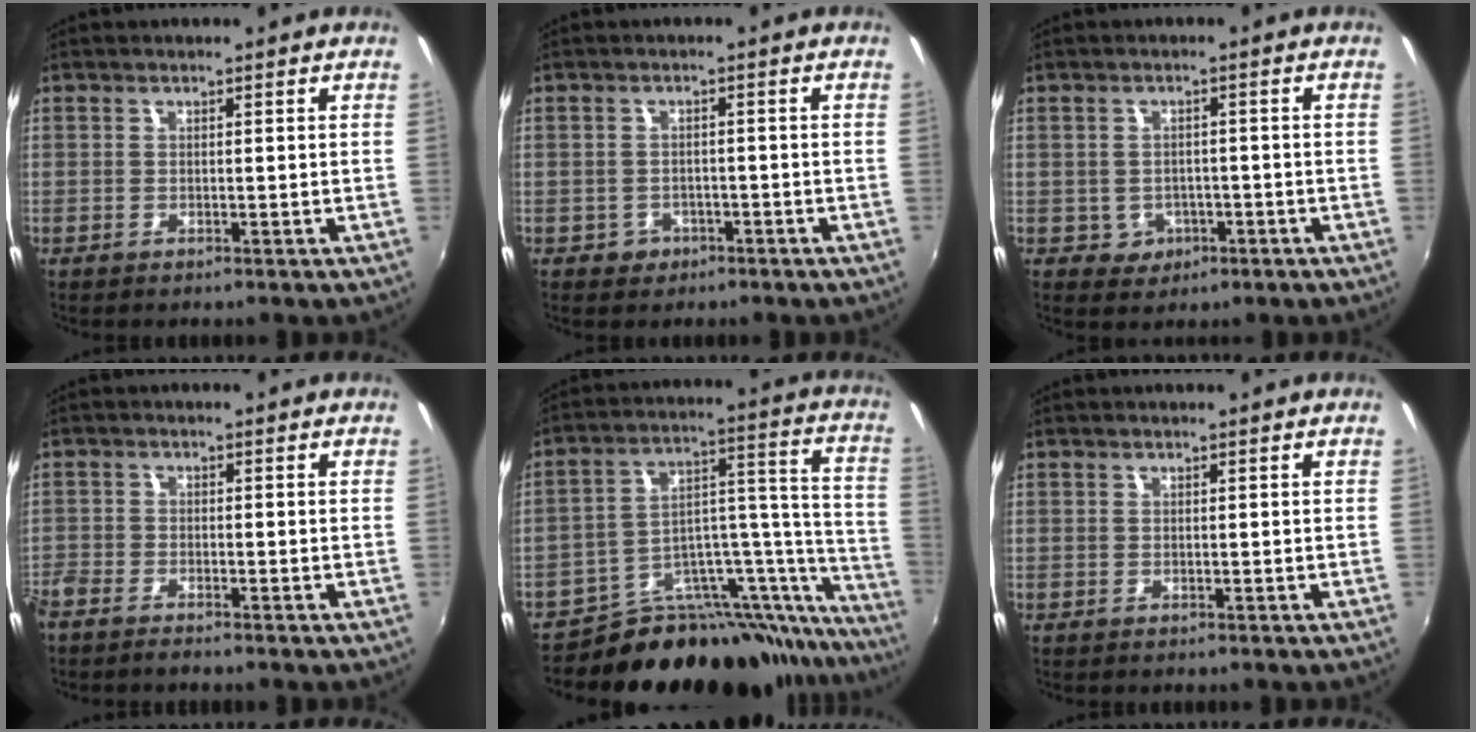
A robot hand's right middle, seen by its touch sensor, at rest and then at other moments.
{"total": 3.3, "force": [-1.6, 2.9, 0.6], "torque": [-0.020, 0.002, -0.023]}
{"total": 4.2, "force": [-1.4, 3.8, 1.0], "torque": [-0.031, 0.005, -0.009]}
{"total": 4.1, "force": [-3.6, 1.0, 1.6], "torque": [-0.050, -0.016, -0.072]}
{"total": 26.4, "force": [-22.4, 8.9, 10.8], "torque": [-0.096, 0.043, -0.333]}
{"total": 0.0}